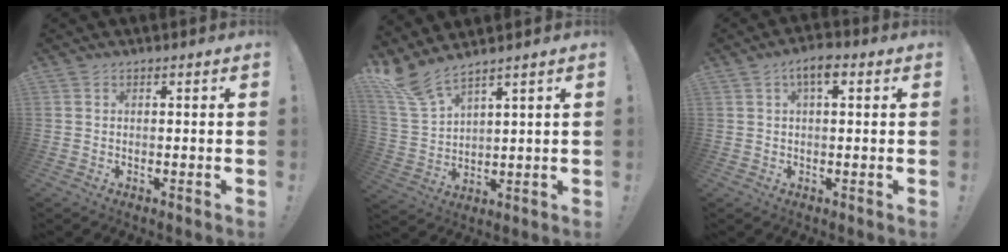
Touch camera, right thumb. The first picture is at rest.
{"total": 8.5, "force": [7.2, 1.8, 4.1], "torque": [-0.094, -0.039, 0.140]}
{"total": 4.8, "force": [1.7, 1.8, 4.1], "torque": [-0.067, 0.003, 0.026]}